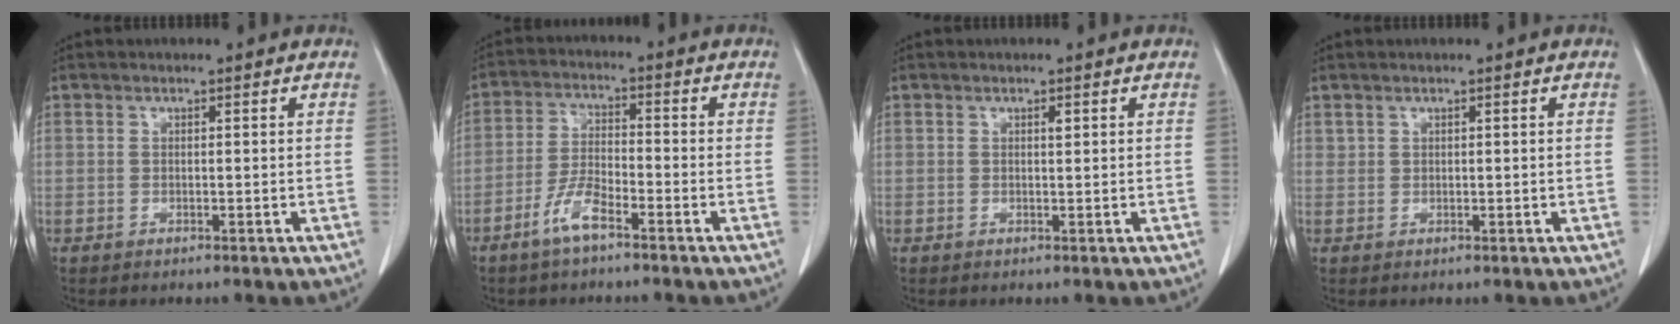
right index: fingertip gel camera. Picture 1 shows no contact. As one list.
[{"total": 5.6, "force": [-3.7, 1.1, 4.0], "torque": [-0.089, -0.002, -0.076]}, {"total": 0.6, "force": [0.3, 0.2, 0.5], "torque": [-0.011, -0.002, 0.005]}, {"total": 0.7, "force": [0.5, 0.4, 0.2], "torque": [0.003, 0.004, 0.011]}]